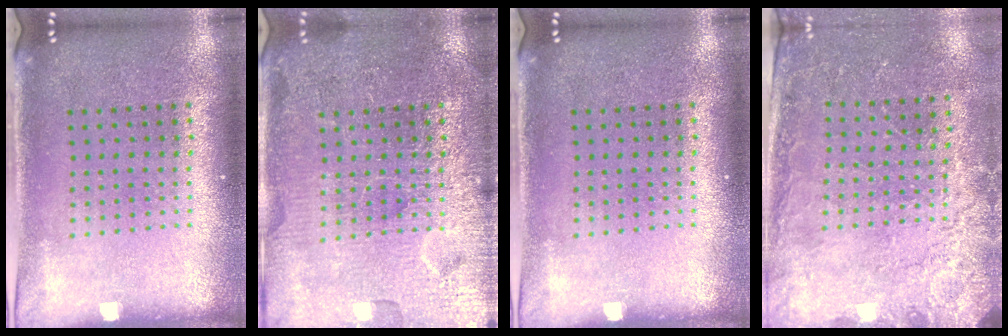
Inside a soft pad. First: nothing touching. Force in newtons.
{"total": 4.0, "press": 3.9, "slide": 0.5}
{"total": 0.0}
{"total": 2.5, "press": 2.3, "slide": 0.8}